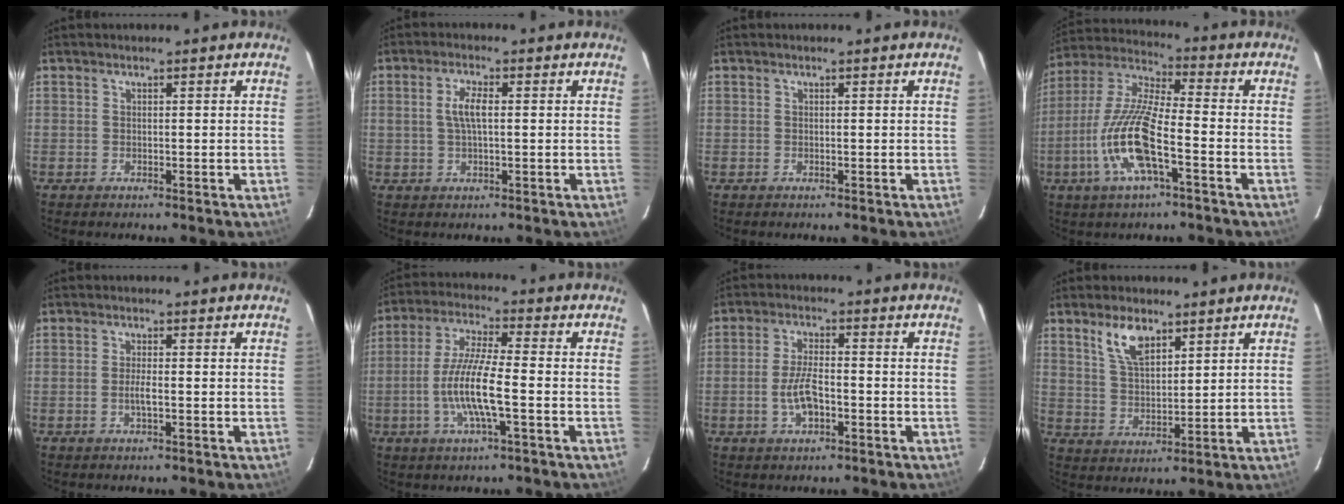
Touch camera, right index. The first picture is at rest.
{"total": 3.8, "force": [0.4, 1.2, 3.5], "torque": [-0.070, 0.007, 0.012]}
{"total": 0.0}
{"total": 14.3, "force": [-5.4, 2.9, 12.9], "torque": [-0.271, -0.005, -0.111]}
{"total": 1.9, "force": [-0.6, 0.1, 1.8], "torque": [-0.035, 0.000, -0.012]}
{"total": 10.5, "force": [-2.9, 1.1, 10.1], "torque": [-0.206, -0.001, -0.057]}
{"total": 5.9, "force": [-2.0, 2.3, 5.0], "torque": [-0.103, 0.003, -0.036]}
{"total": 7.2, "force": [4.5, 3.3, 4.6], "torque": [-0.086, 0.007, 0.091]}